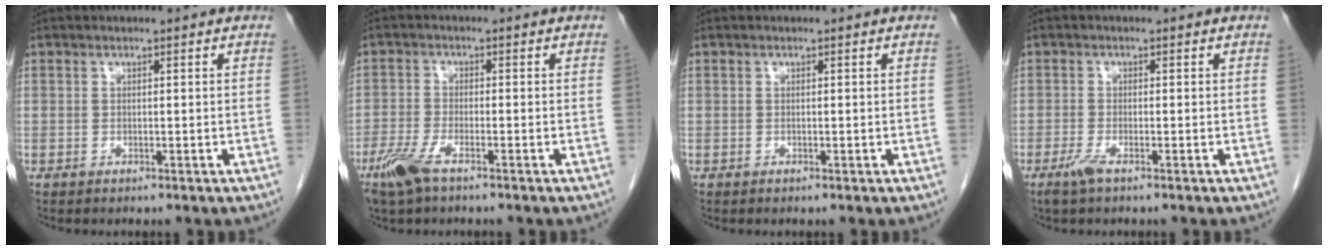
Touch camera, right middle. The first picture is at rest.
{"total": 5.1, "force": [-3.4, 1.1, 3.7], "torque": [-0.089, -0.011, -0.065]}
{"total": 0.0}
{"total": 2.1, "force": [-1.4, 0.2, 1.6], "torque": [-0.039, -0.005, -0.031]}